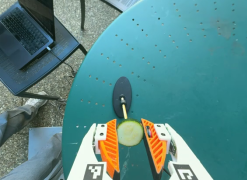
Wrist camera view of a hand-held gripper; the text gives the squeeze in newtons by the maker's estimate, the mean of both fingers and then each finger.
{"total": 11.6, "left": 11.7, "right": 11.5}